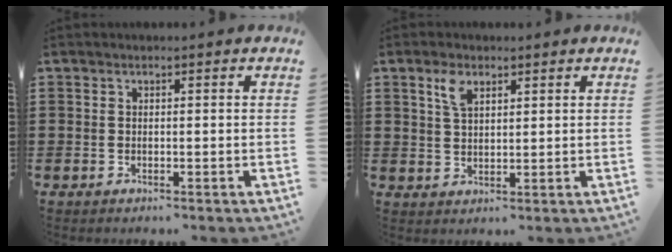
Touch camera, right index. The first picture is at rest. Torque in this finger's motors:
{"motor_torque": [0.24, -0.21, 0.34, 0.08]}